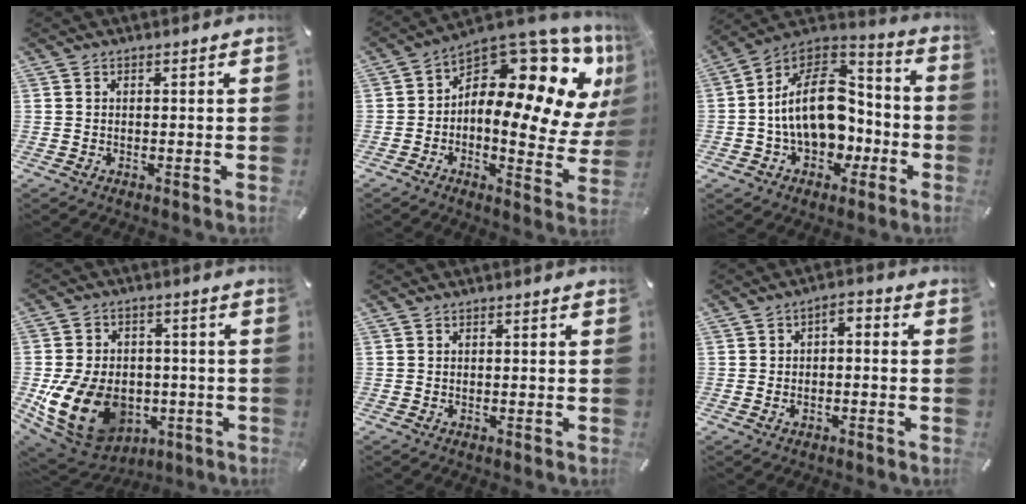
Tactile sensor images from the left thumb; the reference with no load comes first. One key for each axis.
{"total": 15.7, "fx": 7.6, "fy": 7.7, "fz": 11.5, "tx": -0.159, "ty": -0.094, "tz": 0.118}
{"total": 19.2, "fx": -1.4, "fy": 14.0, "fz": 13.0, "tx": -0.234, "ty": 0.000, "tz": -0.018}
{"total": 16.6, "fx": -3.8, "fy": 12.5, "fz": 10.2, "tx": -0.219, "ty": 0.009, "tz": -0.058}
{"total": 0.0}
{"total": 3.6, "fx": -1.7, "fy": 2.0, "fz": 2.5, "tx": -0.034, "ty": 0.014, "tz": -0.035}